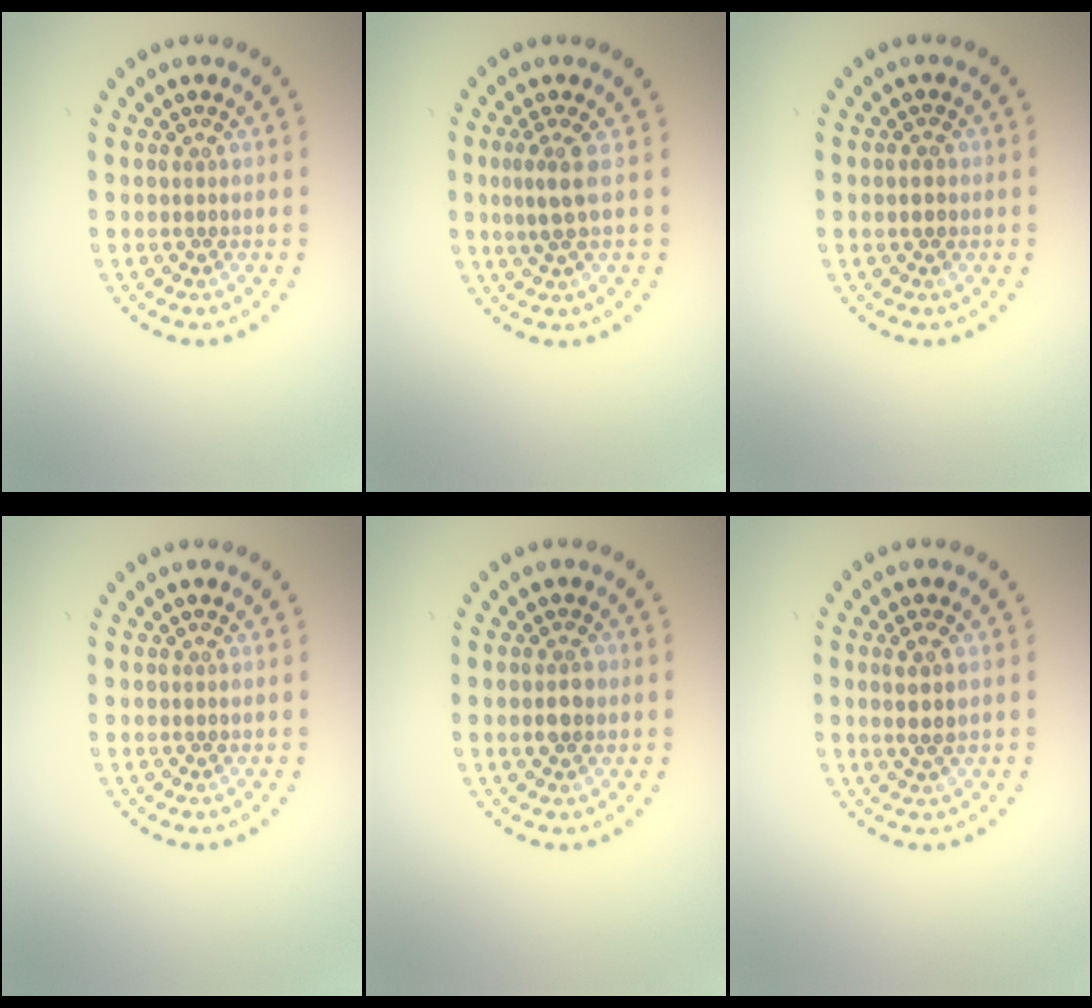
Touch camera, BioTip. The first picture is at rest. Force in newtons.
{"total": 2.2, "press": 1.5, "slide": 1.7}
{"total": 1.7, "press": 1.7, "slide": 0.1}
{"total": 0.0}
{"total": 1.7, "press": 1.7, "slide": 0.2}
{"total": 2.1, "press": 1.9, "slide": 0.9}